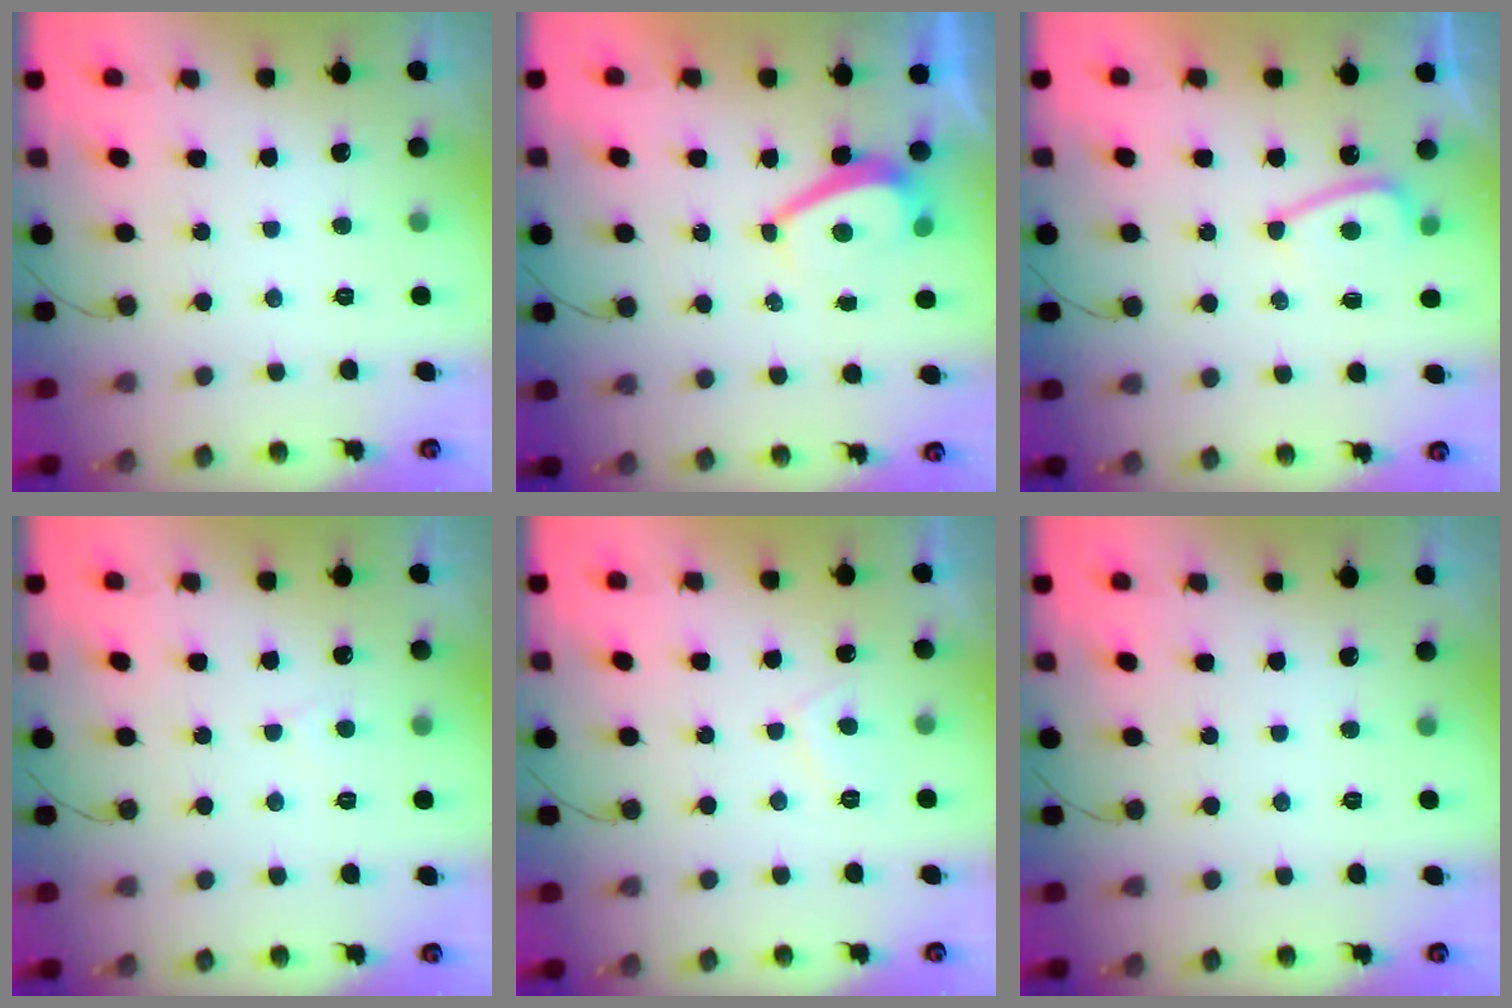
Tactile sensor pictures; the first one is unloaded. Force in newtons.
{"total": 3.0, "press": 2.9, "slide": 0.6}
{"total": 4.4, "press": 4.1, "slide": 1.6}
{"total": 2.7, "press": 2.7, "slide": 0.3}
{"total": 2.1, "press": 2.0, "slide": 0.7}
{"total": 0.0}